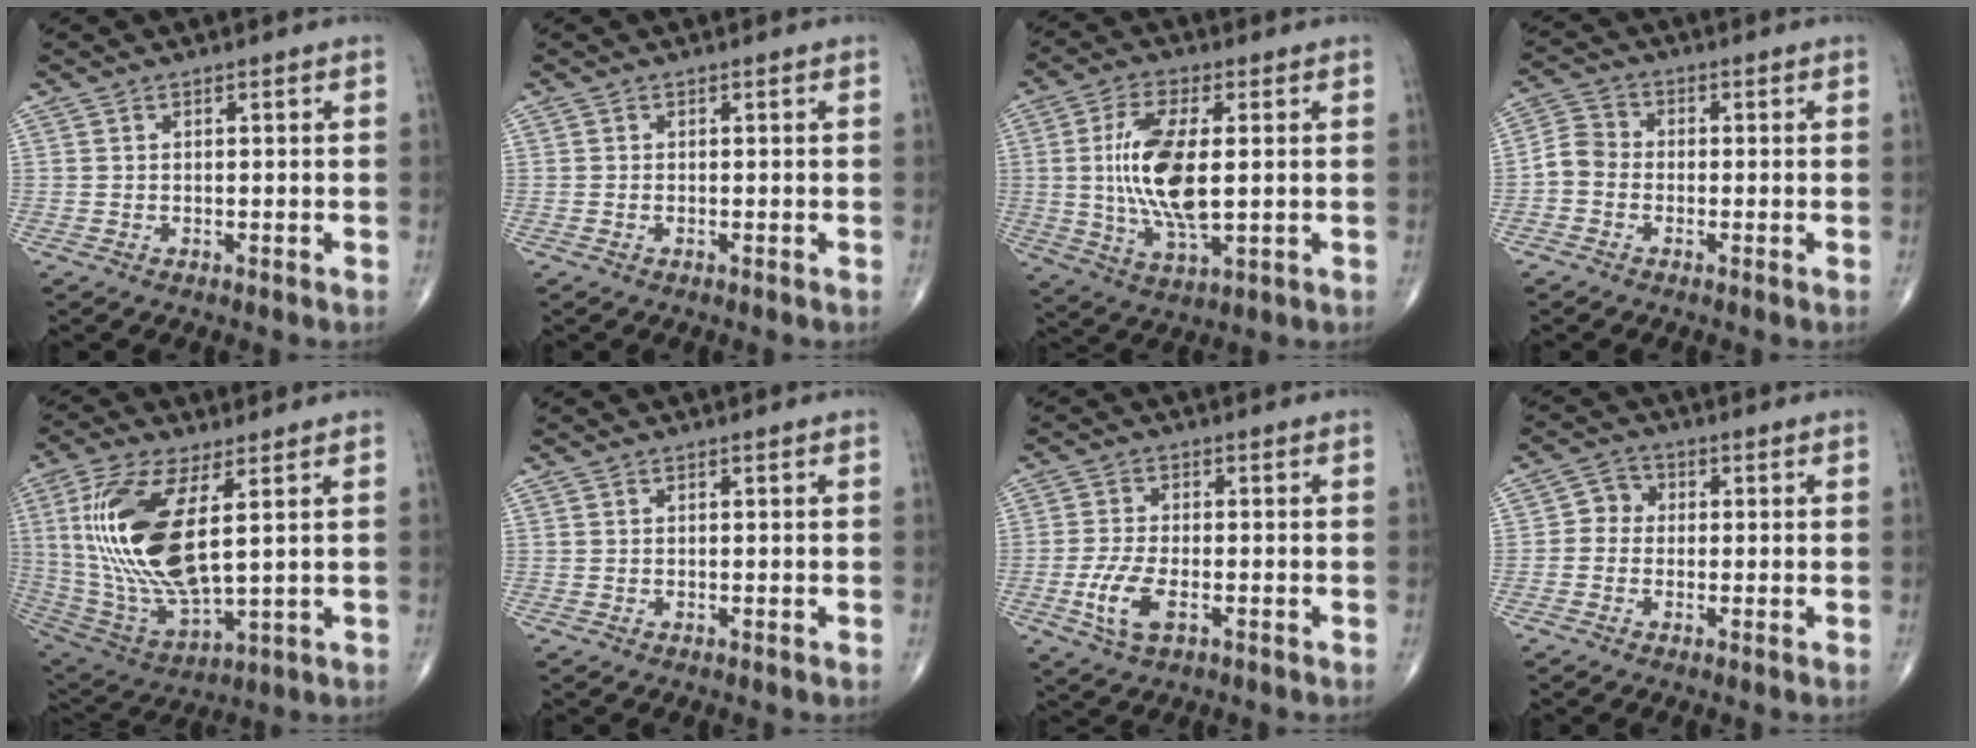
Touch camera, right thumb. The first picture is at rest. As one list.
[{"total": 0.0}, {"total": 13.7, "force": [0.7, 5.4, 12.6], "torque": [-0.250, -0.017, 0.015]}, {"total": 4.6, "force": [-1.3, 3.8, 2.2], "torque": [-0.031, 0.014, -0.042]}, {"total": 20.2, "force": [4.1, 7.8, 18.2], "torque": [-0.386, -0.031, 0.086]}, {"total": 0.0}, {"total": 6.5, "force": [-2.3, 2.9, 5.4], "torque": [-0.120, 0.004, -0.041]}, {"total": 3.7, "force": [-0.3, 3.3, 1.6], "torque": [-0.006, 0.011, -0.020]}]